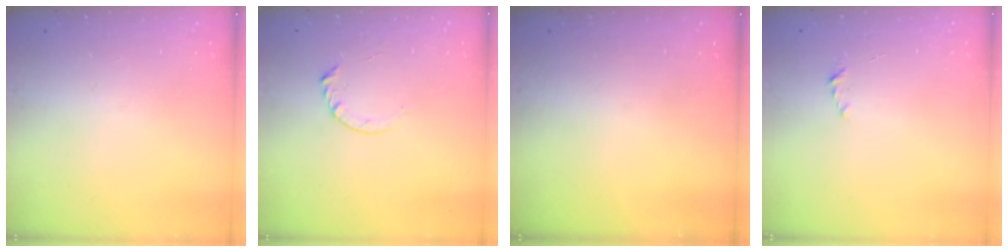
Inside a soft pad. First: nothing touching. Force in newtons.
{"total": 3.7, "press": 3.6, "slide": 0.4}
{"total": 0.0}
{"total": 1.9, "press": 1.9, "slide": 0.2}